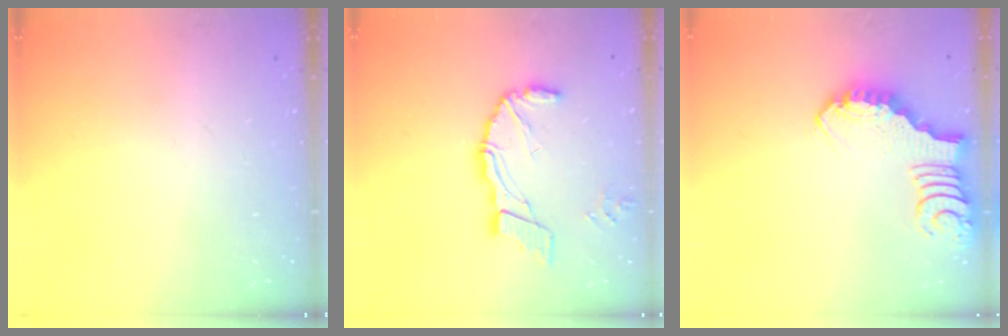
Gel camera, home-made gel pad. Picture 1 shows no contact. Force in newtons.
{"total": 12.1, "press": 12.0, "slide": 1.3}
{"total": 2.4, "press": 2.4, "slide": 0.3}